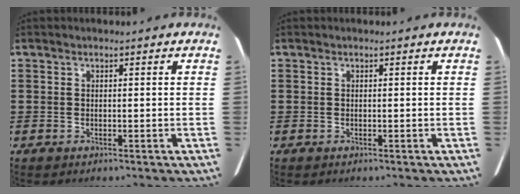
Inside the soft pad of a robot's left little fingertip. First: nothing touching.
{"total": 0.0}